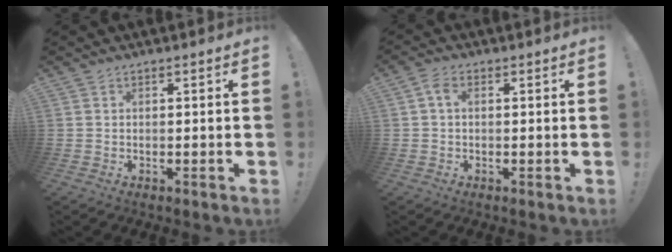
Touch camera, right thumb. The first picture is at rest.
{"total": 3.1, "force": [0.5, 2.0, 2.4], "torque": [-0.053, 0.013, 0.010]}